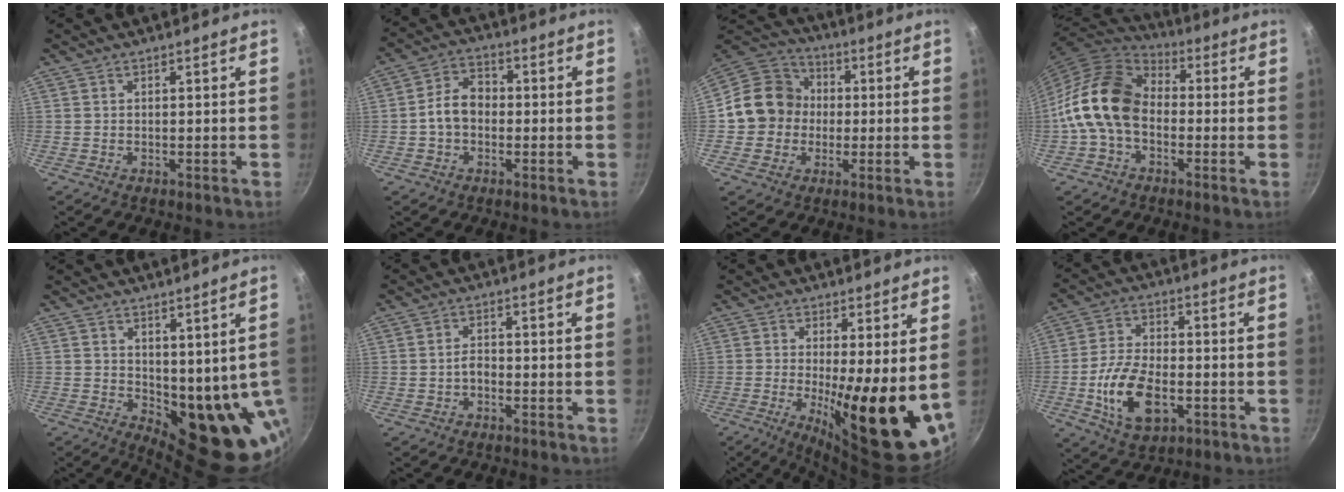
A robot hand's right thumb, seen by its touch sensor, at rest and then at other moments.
{"total": 6.9, "force": [-0.8, 5.2, 4.5], "torque": [-0.056, 0.025, -0.025]}
{"total": 12.7, "force": [-0.5, 11.8, 4.9], "torque": [-0.049, 0.033, -0.028]}
{"total": 15.5, "force": [-1.8, 11.0, 10.8], "torque": [-0.171, 0.041, -0.054]}
{"total": 14.3, "force": [0.7, 6.8, 12.5], "torque": [-0.125, -0.038, 0.029]}
{"total": 2.2, "force": [-0.8, 1.4, 1.5], "torque": [-0.017, 0.014, -0.015]}
{"total": 17.0, "force": [-0.3, 4.2, 16.5], "torque": [-0.216, -0.033, 0.003]}
{"total": 13.0, "force": [-3.5, 7.3, 10.1], "torque": [-0.184, 0.017, -0.062]}